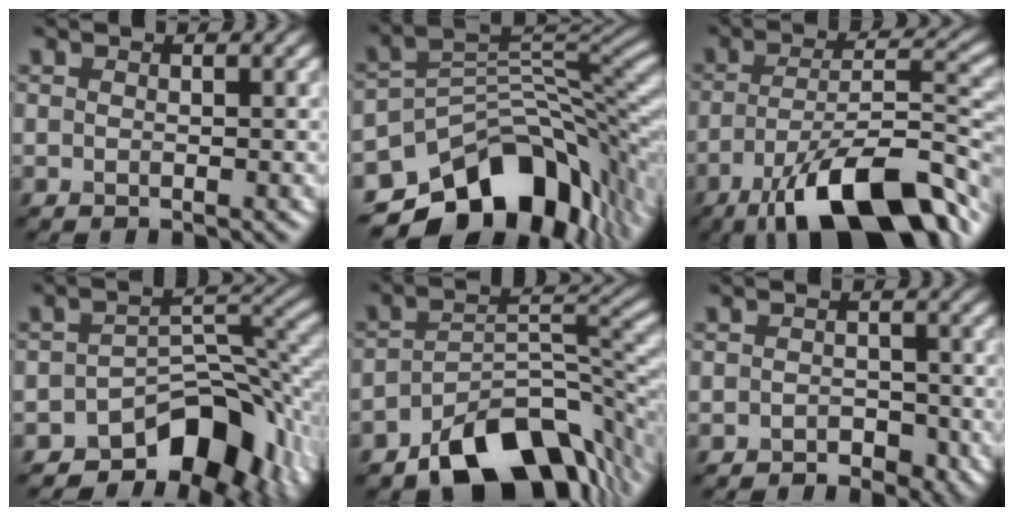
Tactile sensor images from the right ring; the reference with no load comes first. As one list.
[{"total": 13.0, "force": [-7.7, 7.4, 7.4], "torque": [-0.119, -0.003, -0.126]}, {"total": 13.1, "force": [-7.4, 4.1, 10.0], "torque": [-0.171, 0.001, -0.128]}, {"total": 9.1, "force": [-5.9, 4.5, 5.3], "torque": [-0.055, -0.002, -0.103]}, {"total": 11.2, "force": [-7.0, 5.6, 6.8], "torque": [-0.094, -0.001, -0.125]}, {"total": 1.6, "force": [-1.1, 1.1, 0.5], "torque": [-0.002, 0.004, -0.019]}]